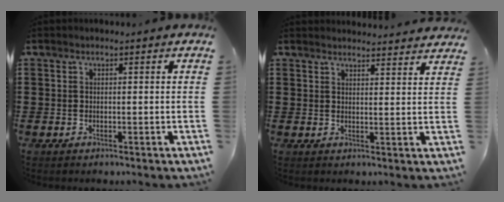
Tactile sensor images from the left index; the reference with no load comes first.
{"total": 2.8, "force": [2.8, -0.1, 0.2], "torque": [-0.003, -0.013, 0.052]}